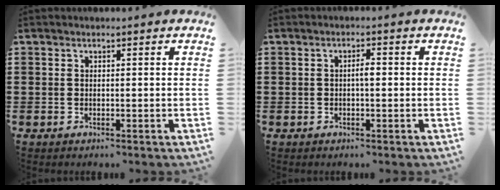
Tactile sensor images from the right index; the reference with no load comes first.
{"total": 1.9, "force": [-0.2, 0.5, 1.8], "torque": [-0.034, 0.002, -0.004]}